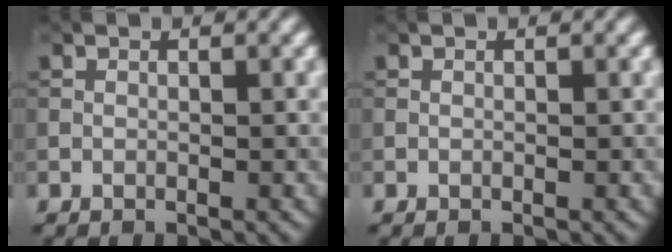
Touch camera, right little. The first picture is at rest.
{"total": 0.0}